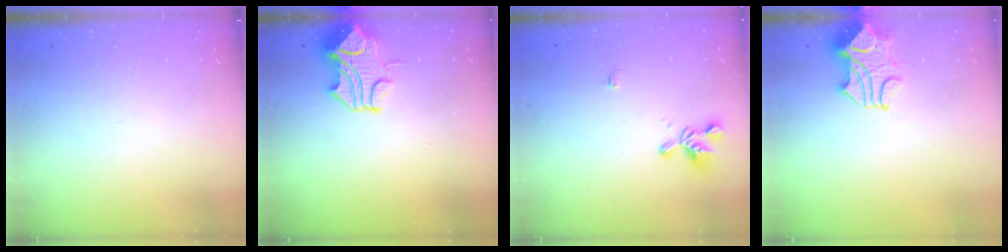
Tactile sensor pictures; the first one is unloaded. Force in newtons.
{"total": 1.8, "press": 1.1, "slide": 1.4}
{"total": 2.0, "press": 1.8, "slide": 0.9}
{"total": 2.4, "press": 2.1, "slide": 1.2}